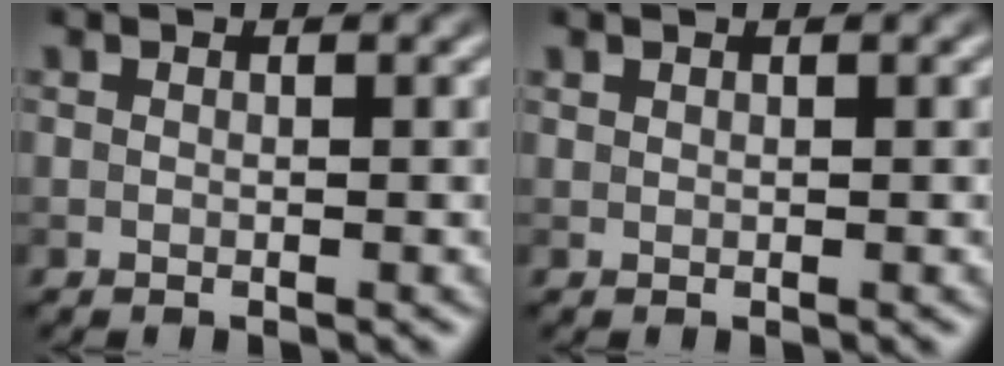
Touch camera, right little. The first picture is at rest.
{"total": 0.0}